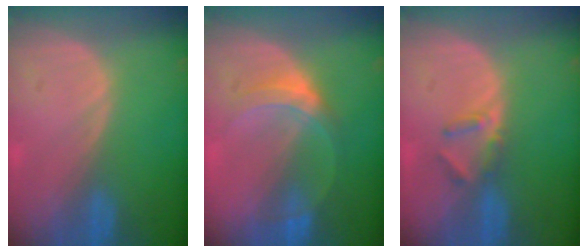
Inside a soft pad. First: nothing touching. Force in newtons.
{"total": 5.1, "press": 4.8, "slide": 1.7}
{"total": 2.9, "press": 2.6, "slide": 1.1}